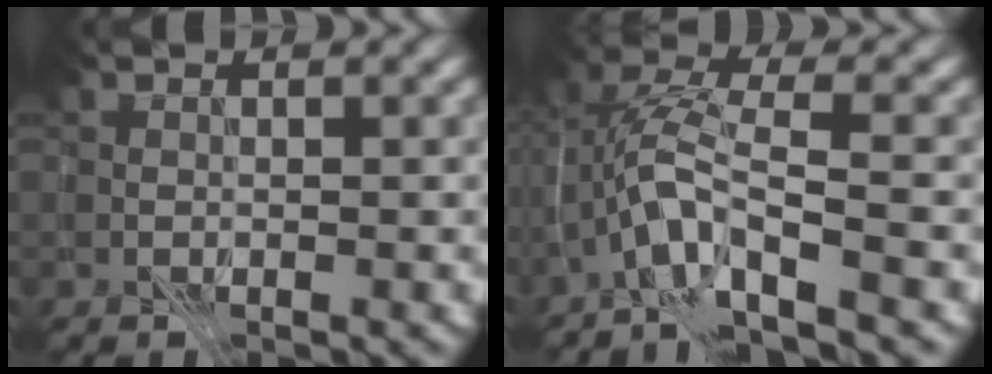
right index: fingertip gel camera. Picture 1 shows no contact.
{"total": 6.2, "force": [-2.4, 1.9, 5.5], "torque": [-0.108, 0.014, -0.052]}